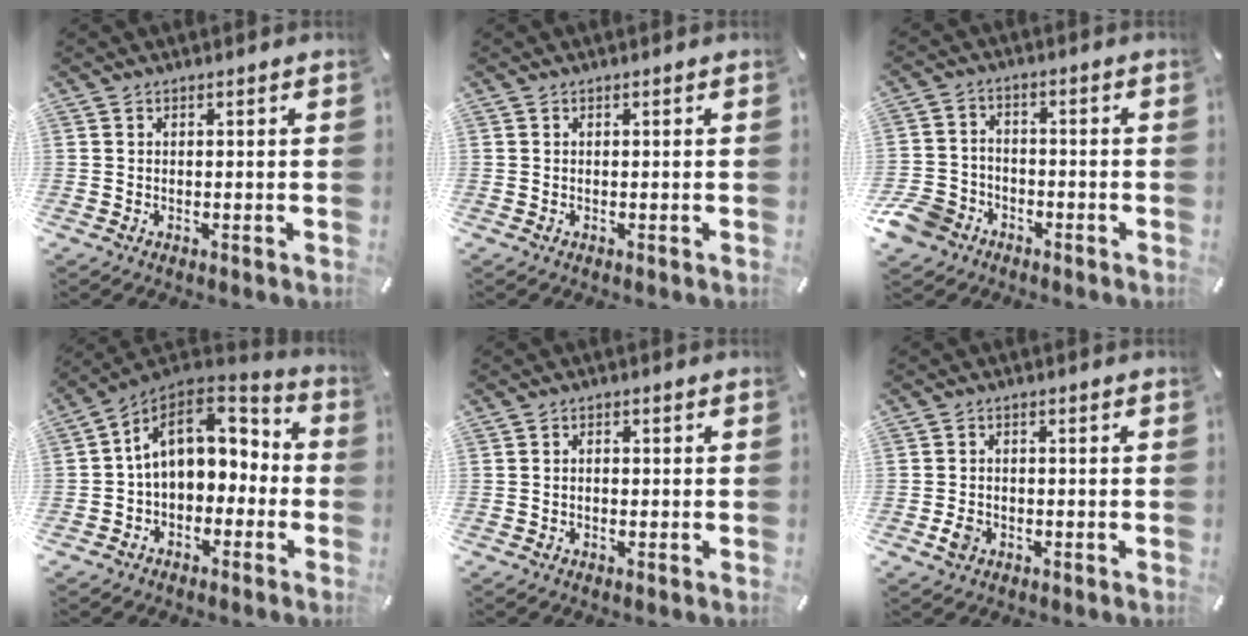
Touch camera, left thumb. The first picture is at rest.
{"total": 0.0}
{"total": 8.6, "force": [-5.4, 6.1, 2.7], "torque": [-0.070, 0.033, -0.104]}
{"total": 13.8, "force": [2.3, 9.9, 9.3], "torque": [-0.148, 0.003, 0.044]}
{"total": 1.3, "force": [-0.5, 0.9, 0.9], "torque": [-0.018, 0.003, -0.011]}
{"total": 3.0, "force": [-1.2, 2.2, 1.7], "torque": [-0.042, -0.001, -0.025]}